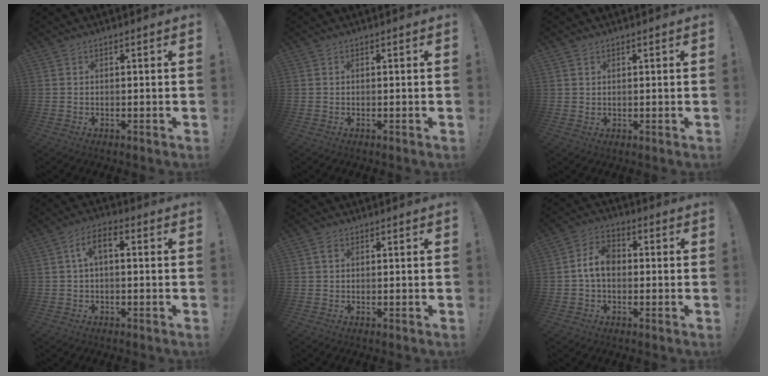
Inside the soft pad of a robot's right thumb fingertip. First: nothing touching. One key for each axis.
{"total": 0.0}
{"total": 1.4, "fx": 0.9, "fy": 1.0, "fz": 0.3, "tx": -0.002, "ty": -0.002, "tz": 0.018}
{"total": 5.9, "fx": 0.5, "fy": 2.8, "fz": 5.2, "tx": -0.095, "ty": 0.005, "tz": 0.007}
{"total": 1.1, "fx": 0.4, "fy": 0.9, "fz": 0.6, "tx": -0.008, "ty": 0.003, "tz": 0.006}
{"total": 8.2, "fx": -0.3, "fy": 5.7, "fz": 5.9, "tx": -0.115, "ty": 0.013, "tz": -0.001}